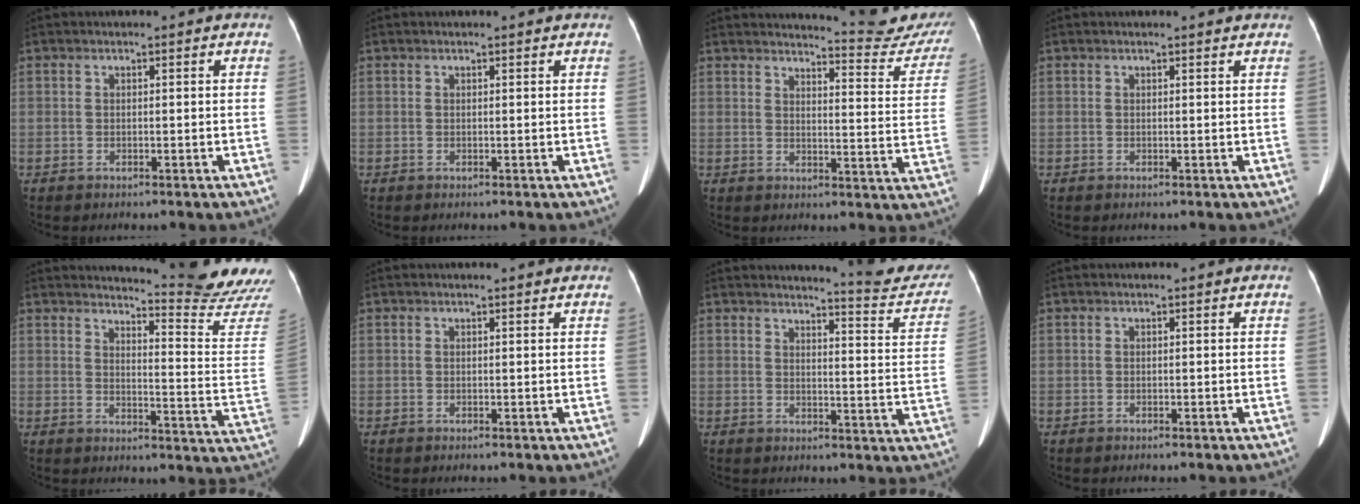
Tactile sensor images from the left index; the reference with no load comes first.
{"total": 1.0, "force": [0.9, 0.0, 0.3], "torque": [-0.011, 0.005, 0.012]}
{"total": 14.5, "force": [14.3, -0.2, 2.1], "torque": [-0.019, -0.102, 0.146]}
{"total": 1.7, "force": [1.7, 0.0, 0.4], "torque": [-0.011, 0.002, 0.017]}
{"total": 15.9, "force": [15.5, -3.0, 2.1], "torque": [-0.036, -0.151, 0.172]}
{"total": 1.3, "force": [1.3, 0.0, 0.3], "torque": [-0.011, 0.004, 0.015]}
{"total": 11.5, "force": [11.3, 0.3, 2.2], "torque": [-0.012, -0.063, 0.117]}
{"total": 0.0}